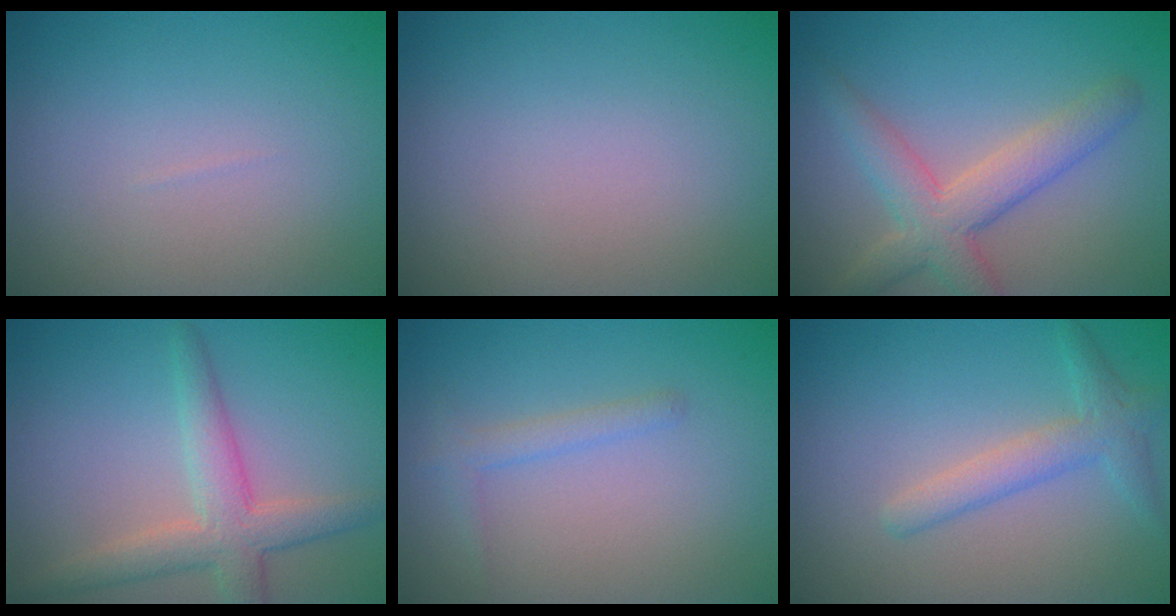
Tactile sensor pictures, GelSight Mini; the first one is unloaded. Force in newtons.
{"total": 0.0}
{"total": 4.6, "press": 4.6, "slide": 0.3}
{"total": 4.2, "press": 4.2, "slide": 0.2}
{"total": 1.3, "press": 1.3, "slide": 0.0}
{"total": 2.5, "press": 2.5, "slide": 0.1}